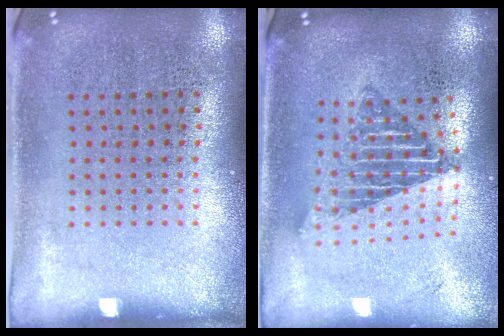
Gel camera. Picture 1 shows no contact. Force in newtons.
{"total": 1.7, "press": 1.4, "slide": 1.0}